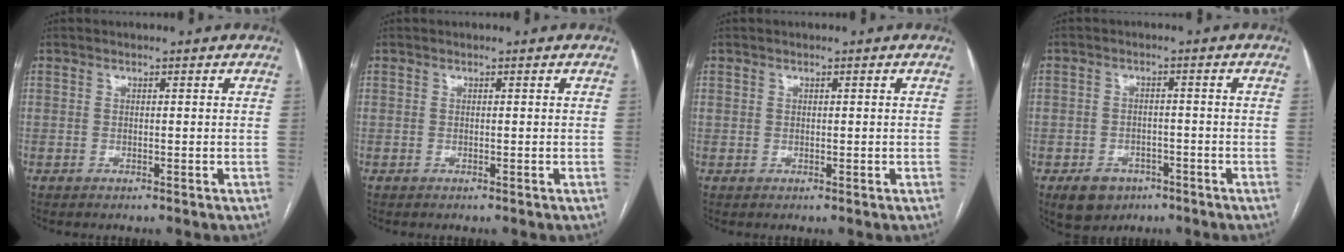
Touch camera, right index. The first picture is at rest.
{"total": 0.0}
{"total": 0.7, "force": [0.3, 0.6, 0.0], "torque": [0.006, 0.004, 0.004]}
{"total": 5.2, "force": [-3.0, 3.9, 1.8], "torque": [-0.030, 0.004, -0.038]}